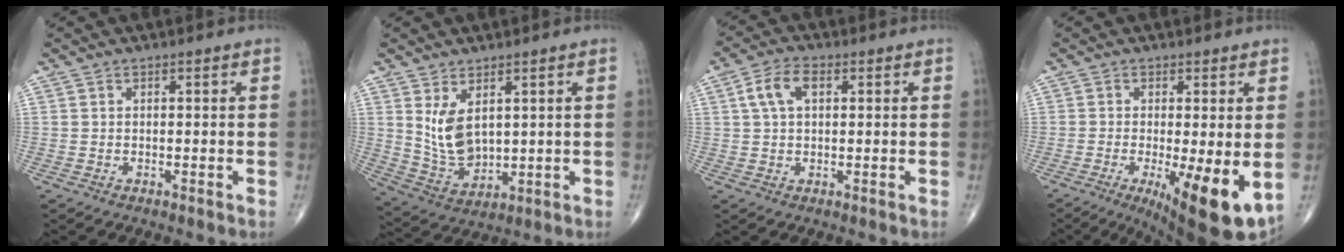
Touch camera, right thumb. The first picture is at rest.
{"total": 8.0, "force": [2.7, 4.5, 6.1], "torque": [-0.104, -0.026, 0.071]}
{"total": 5.9, "force": [1.7, 3.3, 4.5], "torque": [-0.092, 0.013, 0.030]}
{"total": 12.6, "force": [-3.2, 3.3, 11.7], "torque": [-0.169, -0.026, -0.039]}